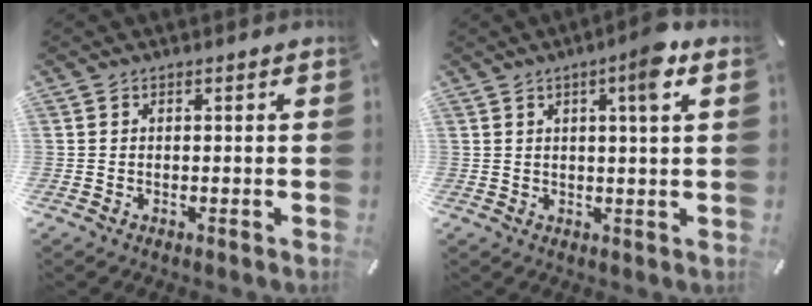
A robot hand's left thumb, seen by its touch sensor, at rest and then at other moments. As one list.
[{"total": 6.2, "force": [2.7, 0.5, 5.5], "torque": [-0.088, -0.006, 0.037]}]